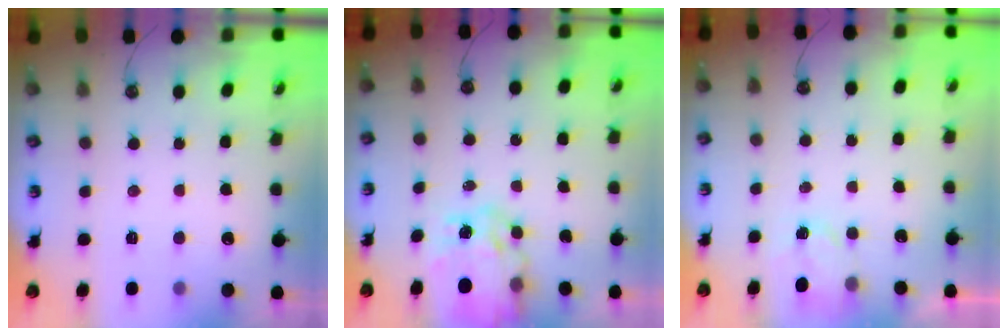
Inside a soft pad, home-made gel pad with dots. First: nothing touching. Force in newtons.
{"total": 10.8, "press": 10.8, "slide": 1.1}
{"total": 2.4, "press": 2.4, "slide": 0.3}